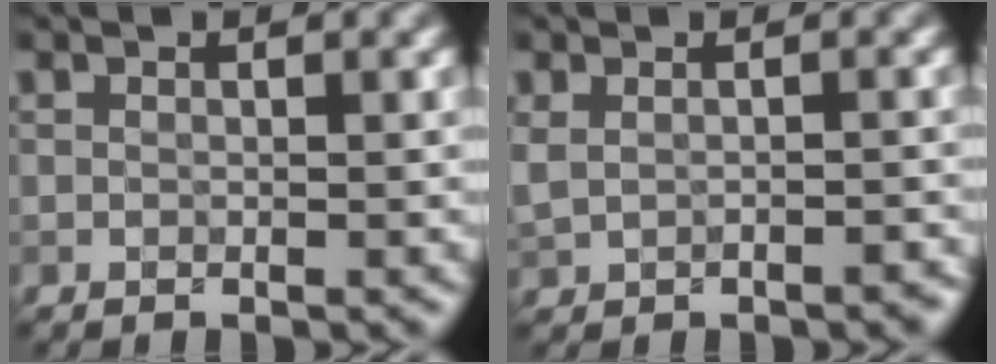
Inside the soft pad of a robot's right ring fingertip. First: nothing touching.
{"total": 1.9, "force": [-0.5, 1.2, 1.4], "torque": [-0.030, -0.008, -0.003]}